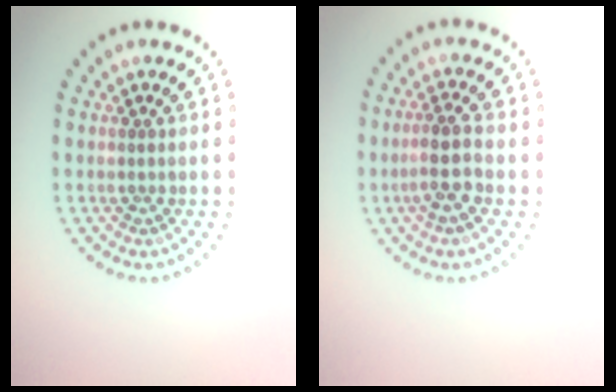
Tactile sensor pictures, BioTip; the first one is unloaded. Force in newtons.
{"total": 2.6, "press": 2.2, "slide": 1.3}